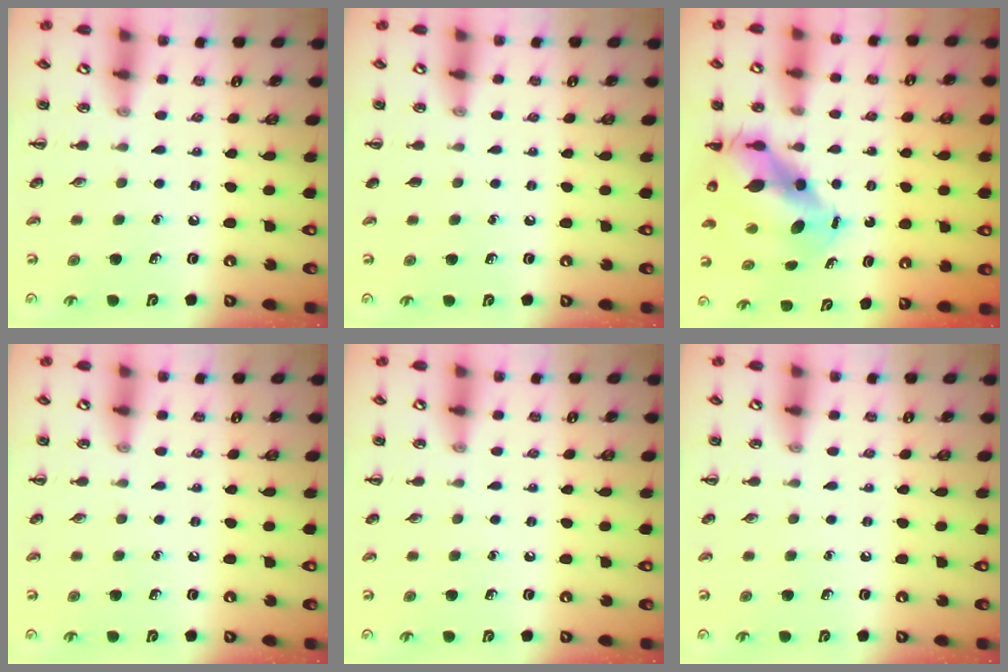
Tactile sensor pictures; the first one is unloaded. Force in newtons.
{"total": 0.0}
{"total": 9.5, "press": 9.3, "slide": 2.3}
{"total": 0.0}
{"total": 0.0}
{"total": 0.0}